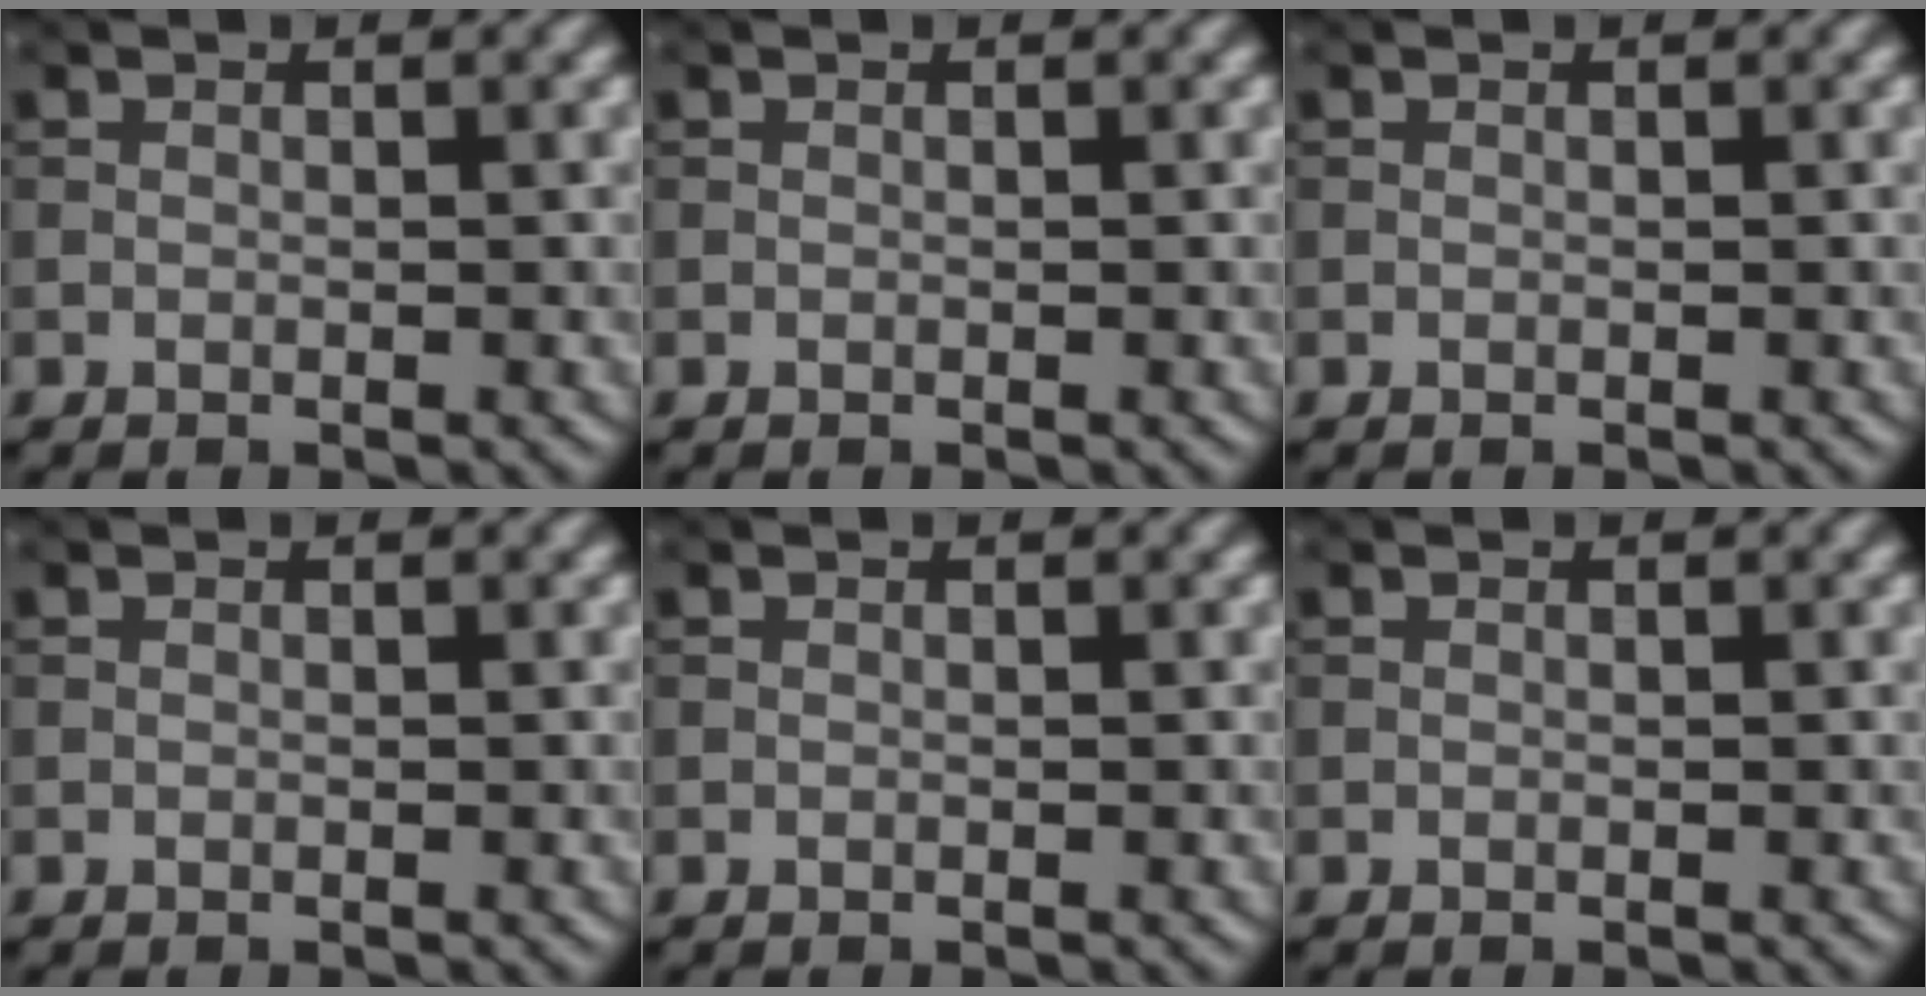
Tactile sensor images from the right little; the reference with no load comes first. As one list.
[{"total": 0.0}, {"total": 0.0}, {"total": 0.0}, {"total": 0.0}, {"total": 0.0}]